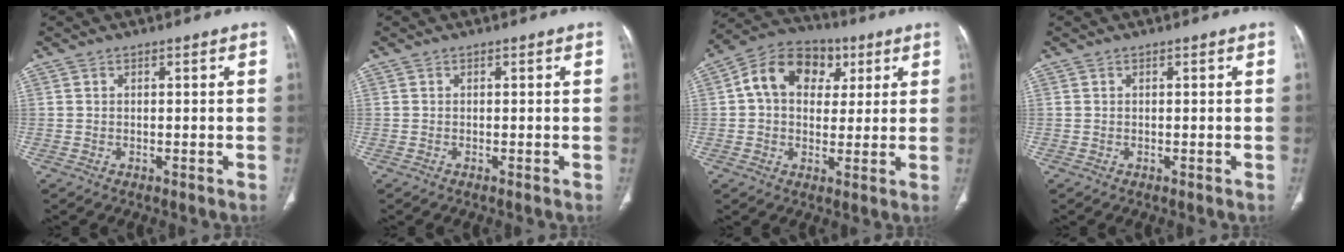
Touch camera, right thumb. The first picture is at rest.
{"total": 0.0}
{"total": 13.2, "force": [3.6, 9.9, 7.9], "torque": [-0.103, 0.014, 0.048]}
{"total": 0.0}